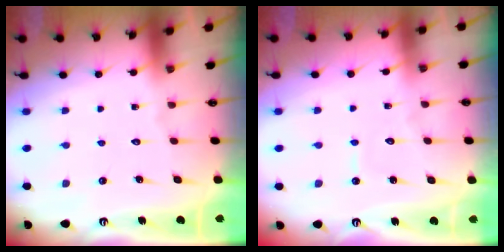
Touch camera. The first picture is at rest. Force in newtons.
{"total": 2.6, "press": 2.6, "slide": 0.3}